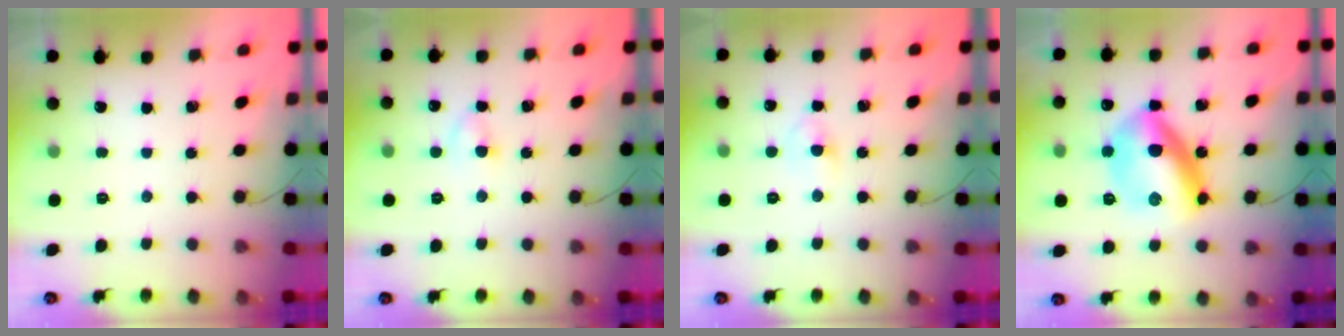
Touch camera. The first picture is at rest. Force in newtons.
{"total": 2.9, "press": 2.6, "slide": 1.1}
{"total": 3.2, "press": 3.0, "slide": 1.1}
{"total": 16.4, "press": 16.4, "slide": 0.9}